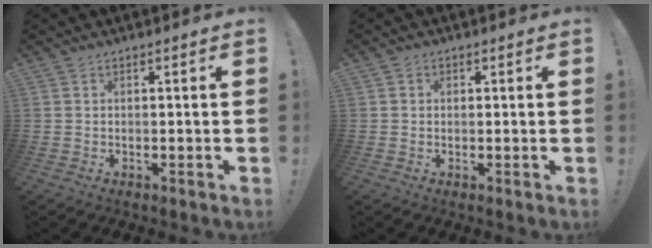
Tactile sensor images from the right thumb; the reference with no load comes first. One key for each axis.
{"total": 1.1, "fx": 0.1, "fy": 1.0, "fz": 0.3, "tx": -0.001, "ty": 0.001, "tz": 0.001}